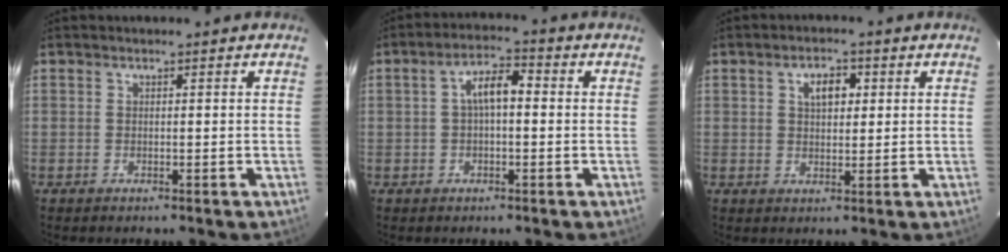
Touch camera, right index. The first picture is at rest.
{"total": 5.3, "force": [0.2, 2.2, 4.8], "torque": [-0.089, 0.018, 0.003]}
{"total": 4.3, "force": [1.4, 2.5, 3.2], "torque": [-0.051, 0.012, 0.026]}